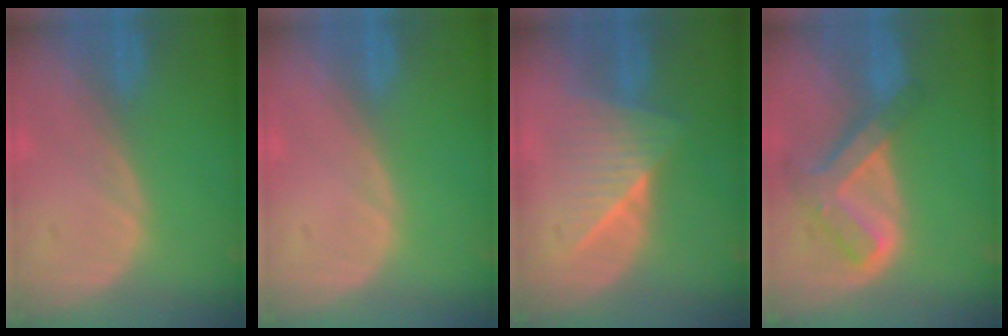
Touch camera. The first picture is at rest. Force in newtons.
{"total": 0.0}
{"total": 6.5, "press": 6.3, "slide": 1.5}
{"total": 7.7, "press": 6.5, "slide": 4.0}